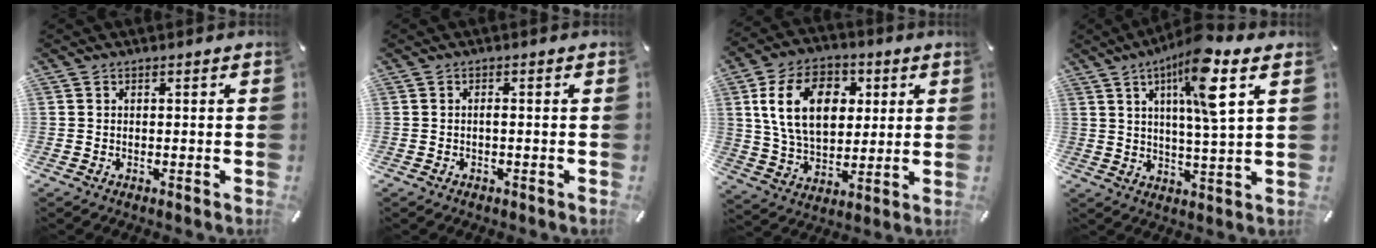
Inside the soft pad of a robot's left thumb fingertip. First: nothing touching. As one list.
[{"total": 0.8, "force": [-0.4, 0.4, 0.6], "torque": [-0.014, 0.002, -0.009]}, {"total": 16.8, "force": [4.2, 11.5, 11.4], "torque": [-0.215, 0.009, 0.071]}, {"total": 13.1, "force": [6.0, 2.4, 11.4], "torque": [-0.186, -0.014, 0.093]}]